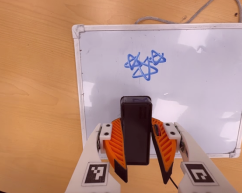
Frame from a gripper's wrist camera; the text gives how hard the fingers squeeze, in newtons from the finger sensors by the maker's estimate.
{"total": 9.1, "left": 7.4, "right": 10.8}